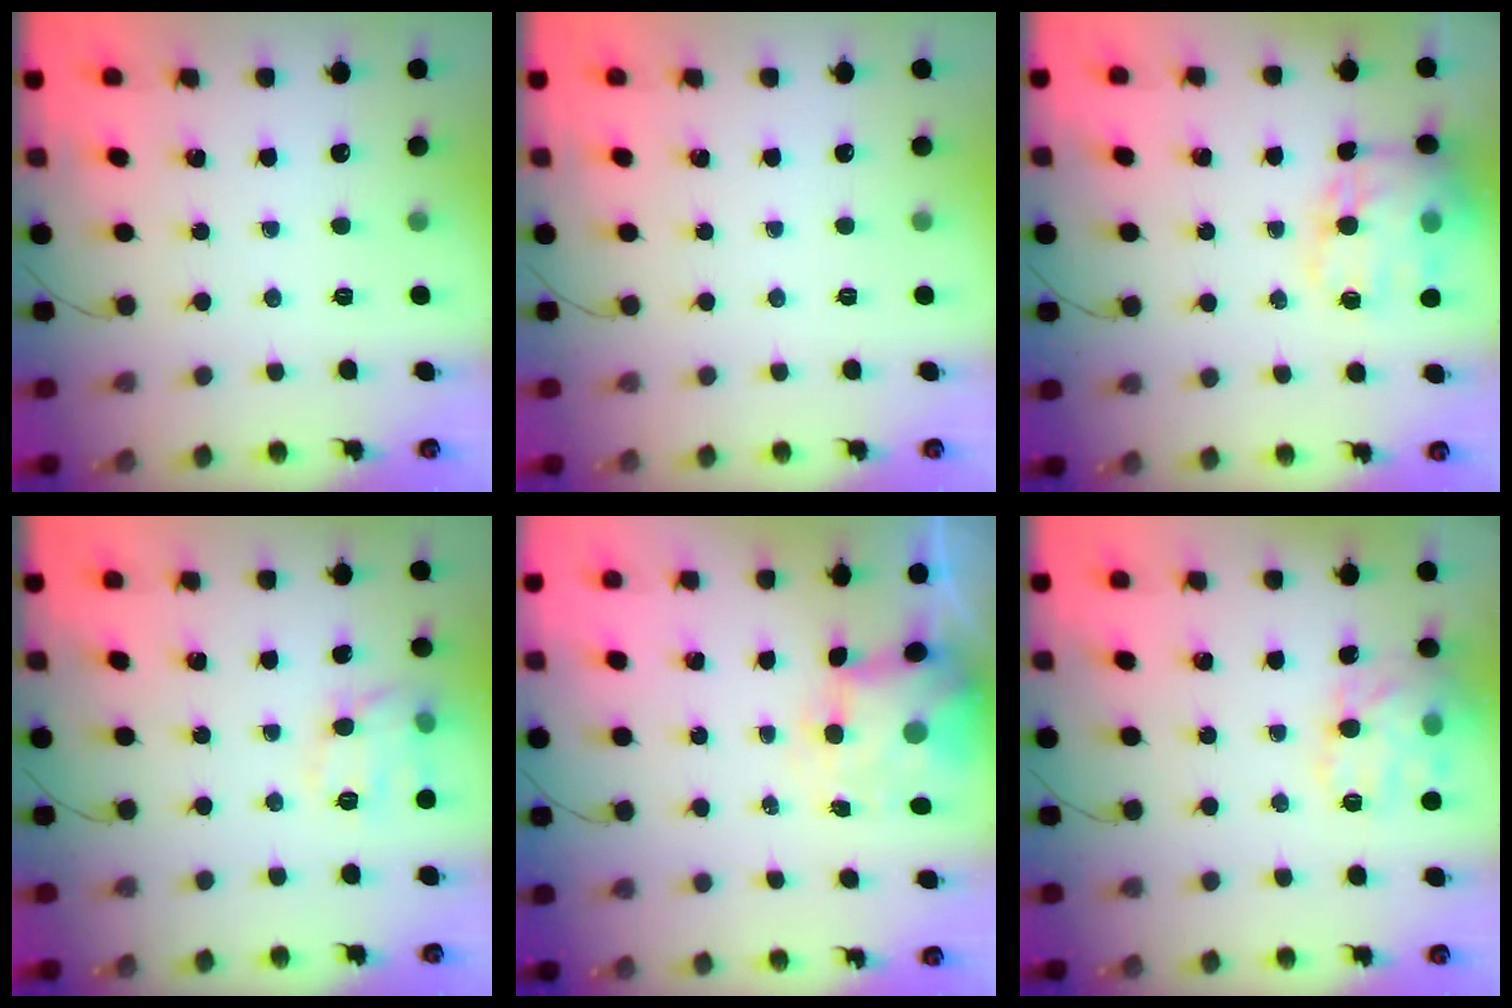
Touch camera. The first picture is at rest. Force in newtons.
{"total": 0.0}
{"total": 17.7, "press": 17.4, "slide": 3.3}
{"total": 11.5, "press": 11.4, "slide": 0.7}
{"total": 7.4, "press": 7.2, "slide": 1.6}
{"total": 12.2, "press": 12.2, "slide": 1.0}